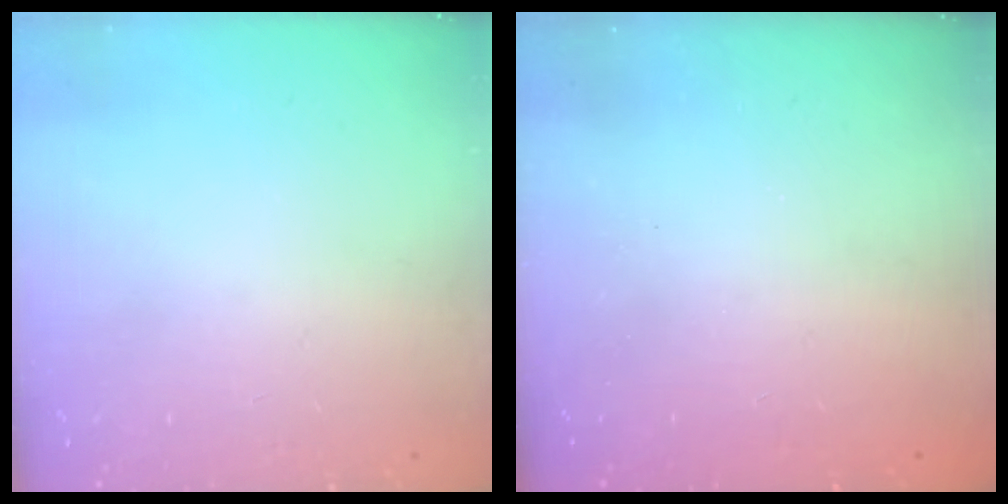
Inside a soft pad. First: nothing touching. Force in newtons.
{"total": 2.3, "press": 2.1, "slide": 0.8}